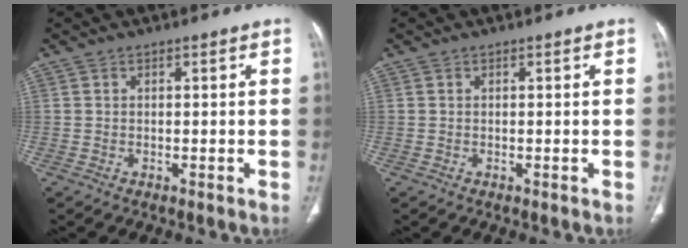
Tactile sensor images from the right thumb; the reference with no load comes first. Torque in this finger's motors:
{"motor_torque": [0.00, -0.01, 0.00, 0.00, 0.02]}